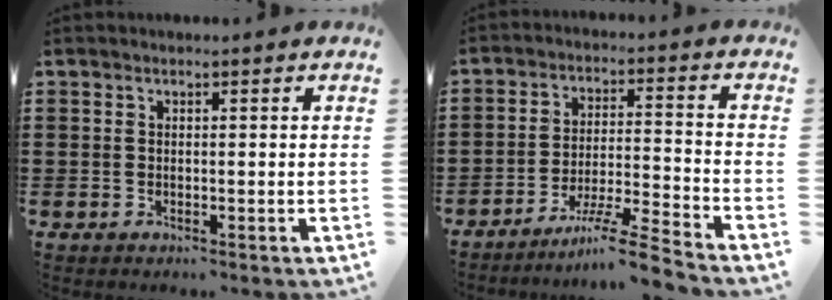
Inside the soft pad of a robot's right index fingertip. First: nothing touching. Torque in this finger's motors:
{"motor_torque": [1.77, -0.37, 0.21, 0.09]}